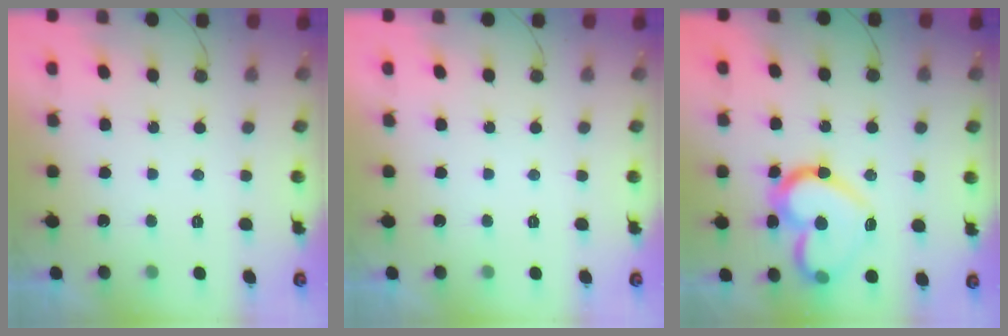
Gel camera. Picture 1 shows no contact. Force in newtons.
{"total": 0.0}
{"total": 18.6, "press": 18.5, "slide": 2.2}